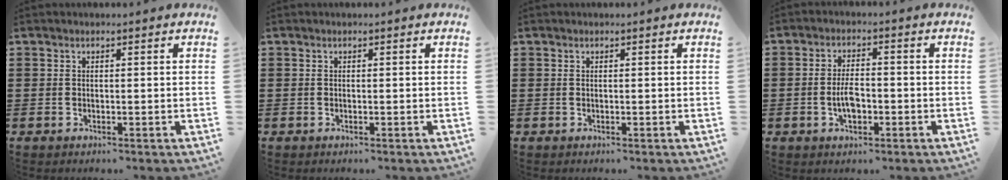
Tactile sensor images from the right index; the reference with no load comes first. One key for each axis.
{"total": 0.0}
{"total": 0.0}
{"total": 4.3, "fx": -1.1, "fy": 1.9, "fz": 3.7, "tx": -0.082, "ty": -0.003, "tz": -0.023}